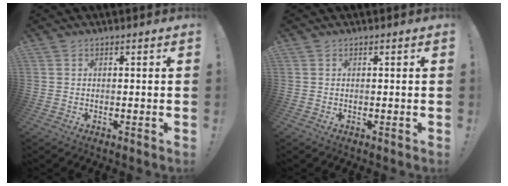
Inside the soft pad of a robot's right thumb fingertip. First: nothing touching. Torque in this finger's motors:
{"motor_torque": [0.00, 0.00, 0.00, 0.01, 0.01]}